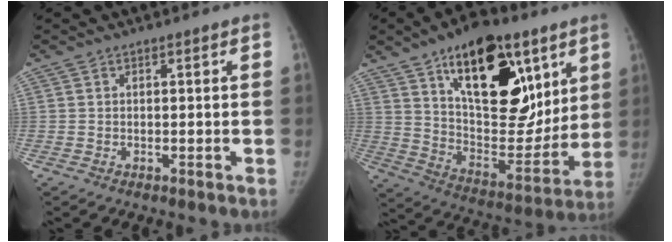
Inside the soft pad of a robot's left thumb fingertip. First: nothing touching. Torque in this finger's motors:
{"motor_torque": [1.00, 0.47, 2.10, -0.66, 0.69]}